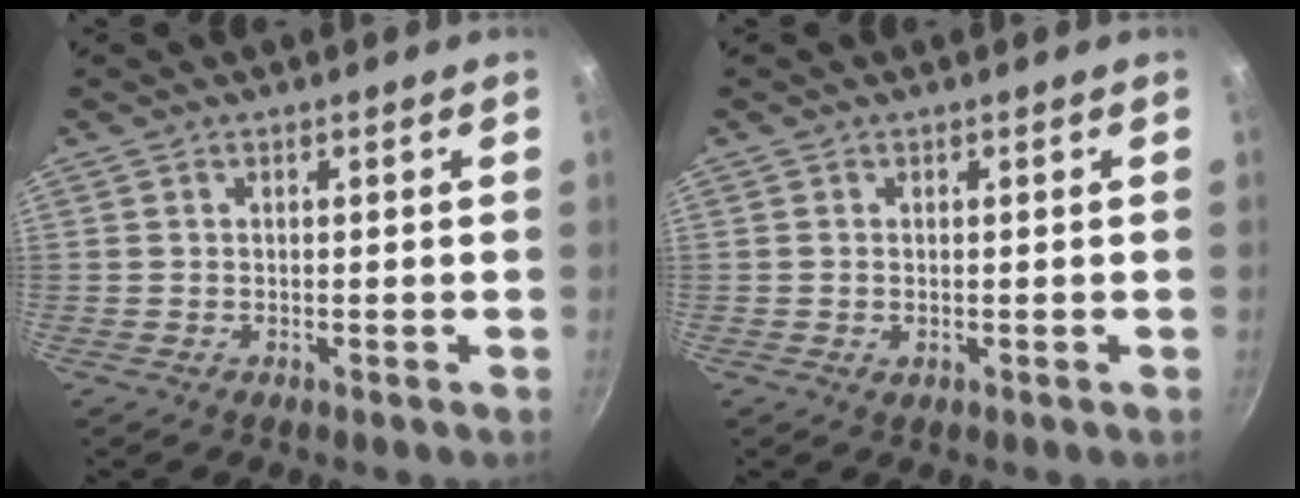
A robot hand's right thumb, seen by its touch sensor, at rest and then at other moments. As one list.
[{"total": 0.7, "force": [0.1, 0.5, 0.5], "torque": [-0.007, -0.001, 0.000]}]